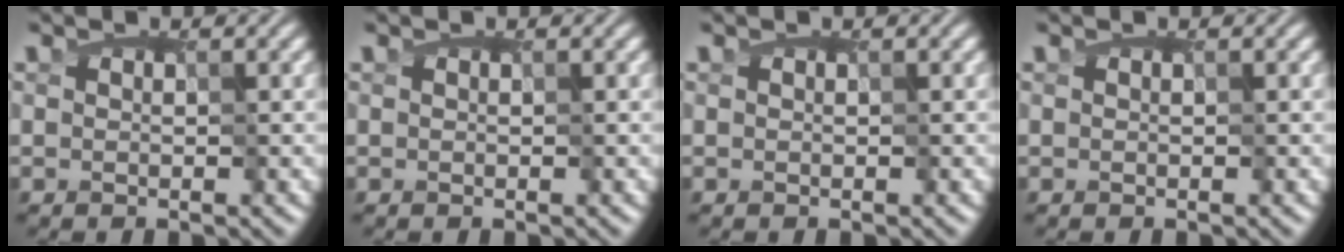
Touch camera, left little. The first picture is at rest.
{"total": 0.0}
{"total": 0.0}
{"total": 0.0}